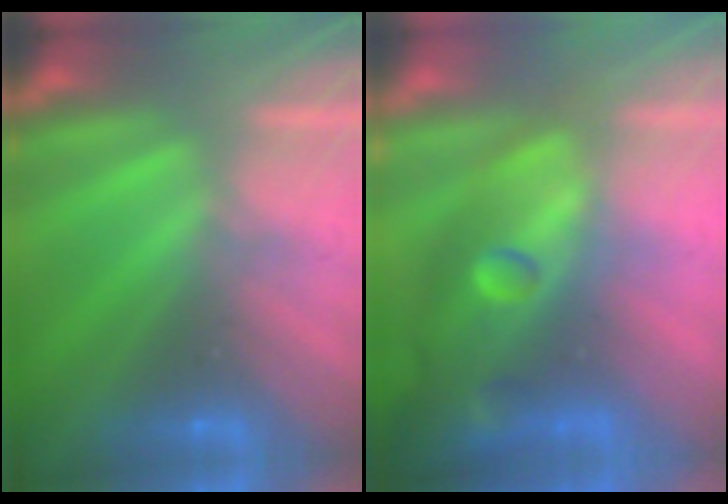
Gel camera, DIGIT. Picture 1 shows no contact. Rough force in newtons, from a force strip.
{"total": 8.1}